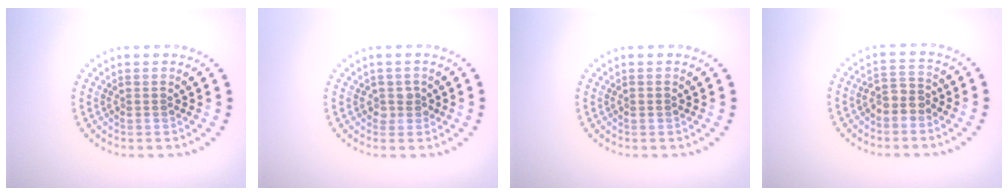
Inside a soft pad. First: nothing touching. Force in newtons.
{"total": 1.4, "press": 1.2, "slide": 0.7}
{"total": 0.6, "press": 0.6, "slide": 0.1}
{"total": 2.1, "press": 1.8, "slide": 1.0}